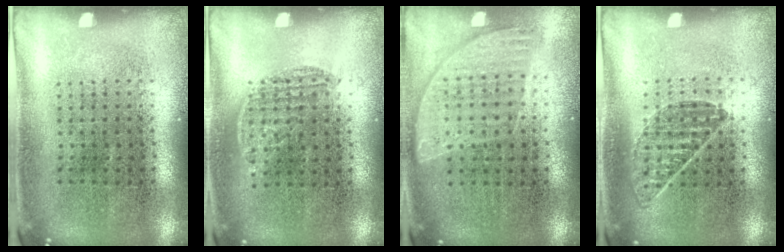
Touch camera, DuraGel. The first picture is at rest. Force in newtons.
{"total": 0.8, "press": 0.7, "slide": 0.5}
{"total": 0.8, "press": 0.8, "slide": 0.2}
{"total": 0.8, "press": 0.8, "slide": 0.2}